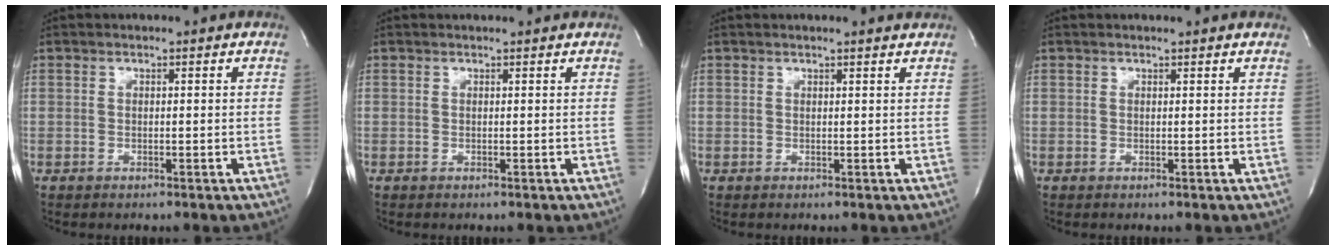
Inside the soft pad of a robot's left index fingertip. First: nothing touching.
{"total": 1.0, "force": [1.0, -0.1, 0.2], "torque": [-0.009, 0.002, 0.013]}
{"total": 2.4, "force": [2.3, -0.4, 0.7], "torque": [-0.017, -0.003, 0.023]}
{"total": 1.9, "force": [1.9, 0.1, 0.6], "torque": [-0.016, 0.006, 0.017]}